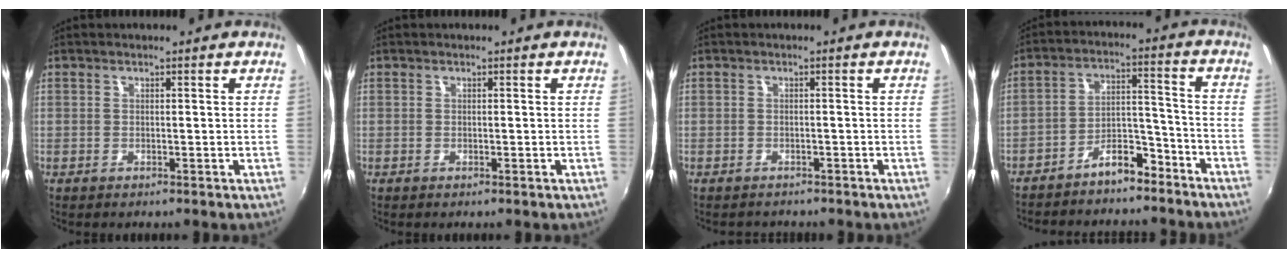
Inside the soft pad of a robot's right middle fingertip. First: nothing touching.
{"total": 0.0}
{"total": 2.2, "force": [-1.8, 1.2, 0.2], "torque": [-0.008, -0.002, -0.027]}
{"total": 11.0, "force": [-9.3, 4.2, 4.1], "torque": [-0.081, 0.050, -0.132]}